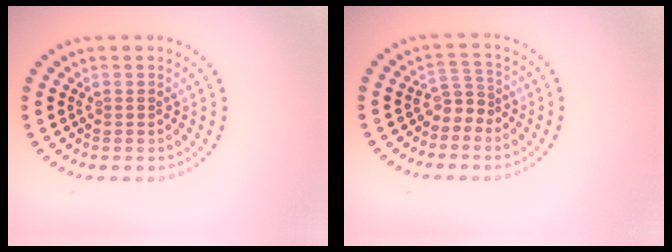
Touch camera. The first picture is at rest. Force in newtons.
{"total": 1.8, "press": 1.3, "slide": 1.3}